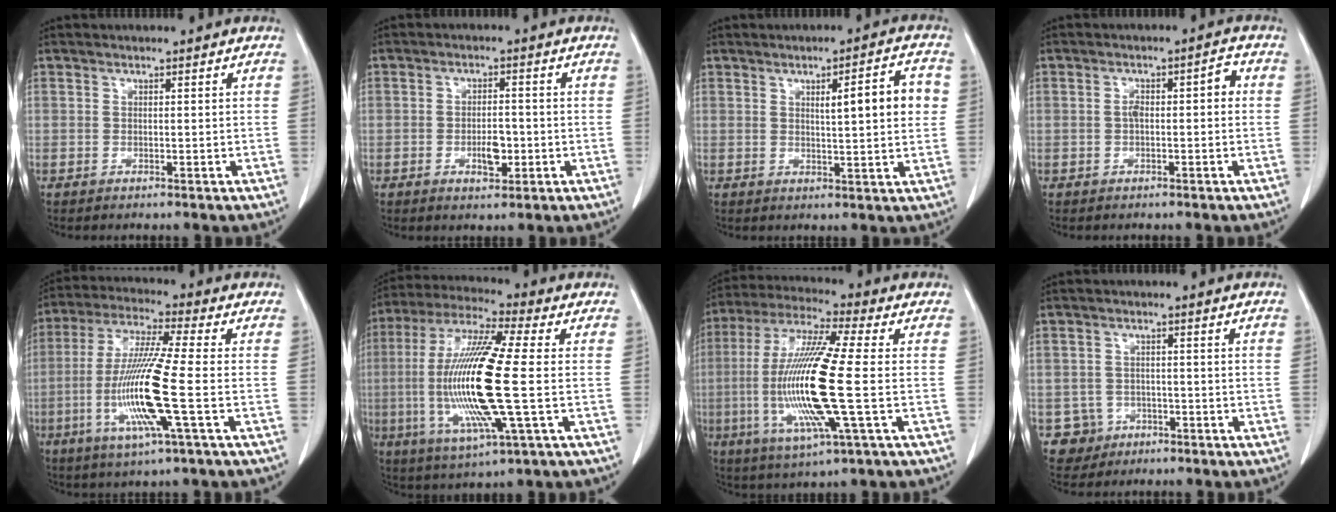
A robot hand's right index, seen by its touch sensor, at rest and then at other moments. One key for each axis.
{"total": 3.9, "fx": -1.2, "fy": 1.7, "fz": 3.3, "tx": -0.055, "ty": 0.002, "tz": -0.015}
{"total": 7.5, "fx": 1.7, "fy": 0.9, "fz": 7.3, "tx": -0.105, "ty": 0.010, "tz": 0.023}
{"total": 3.7, "fx": 0.0, "fy": 1.3, "fz": 3.4, "tx": -0.057, "ty": 0.020, "tz": 0.000}
{"total": 14.0, "fx": -3.3, "fy": -0.4, "fz": 13.6, "tx": -0.284, "ty": -0.016, "tz": -0.071}
{"total": 18.7, "fx": -1.8, "fy": 1.2, "fz": 18.6, "tx": -0.391, "ty": -0.009, "tz": -0.039}
{"total": 17.6, "fx": -2.3, "fy": 0.5, "fz": 17.4, "tx": -0.365, "ty": -0.012, "tz": -0.051}
{"total": 4.0, "fx": -1.6, "fy": 3.6, "fz": -0.2, "tx": 0.010, "ty": 0.014, "tz": -0.021}